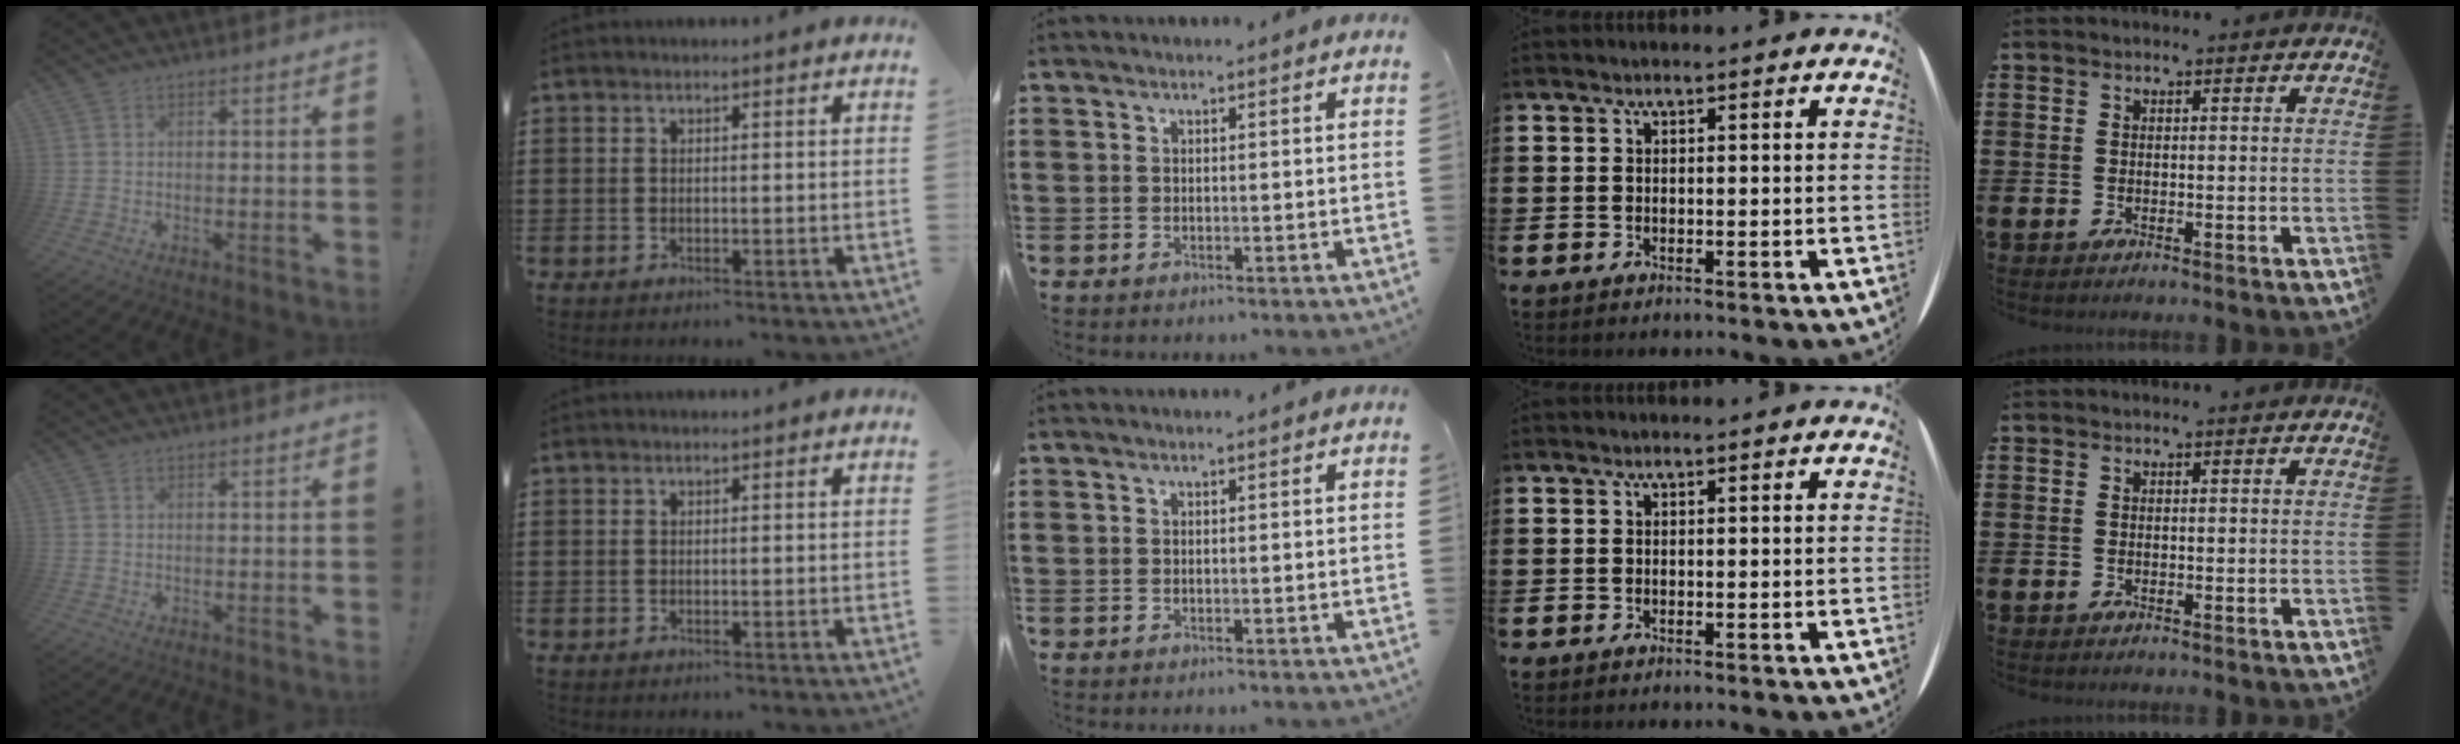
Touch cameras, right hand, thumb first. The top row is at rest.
{}